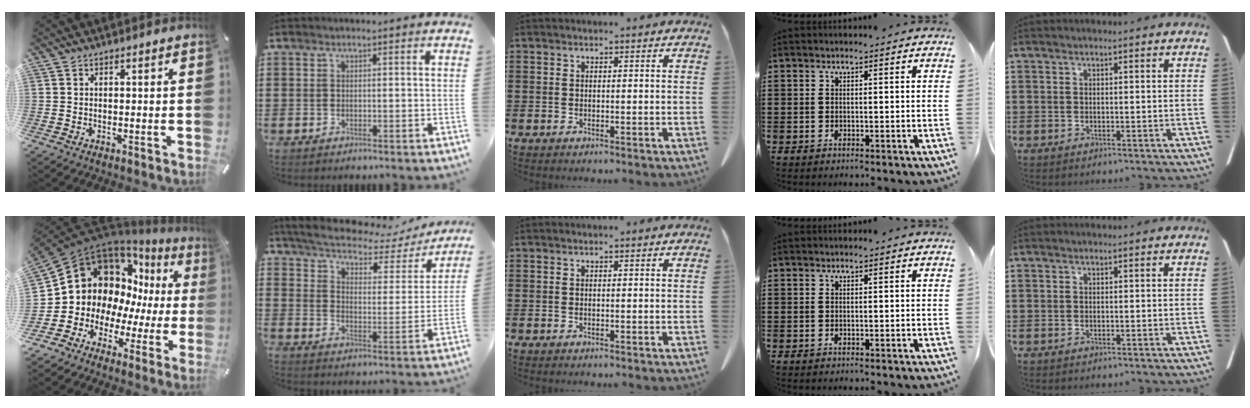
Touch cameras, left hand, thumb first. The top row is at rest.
{"thumb": {"total": 13.7, "force": [4.7, 11.8, 5.1], "torque": [-0.101, -0.061, 0.098]}, "index": {"total": 5.7, "force": [5.0, 1.2, 2.4], "torque": [-0.073, -0.030, 0.081]}}